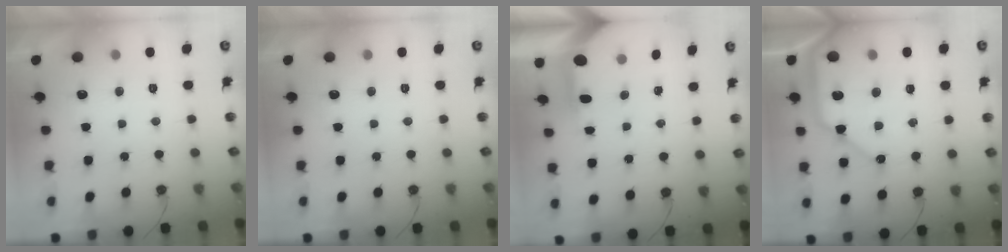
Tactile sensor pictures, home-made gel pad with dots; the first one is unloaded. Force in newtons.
{"total": 0.0}
{"total": 3.8, "press": 3.8, "slide": 0.3}
{"total": 13.3, "press": 13.3, "slide": 1.5}